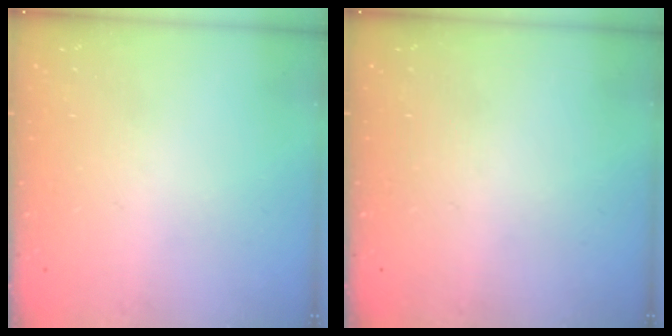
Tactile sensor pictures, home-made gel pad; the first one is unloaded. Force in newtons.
{"total": 0.0}